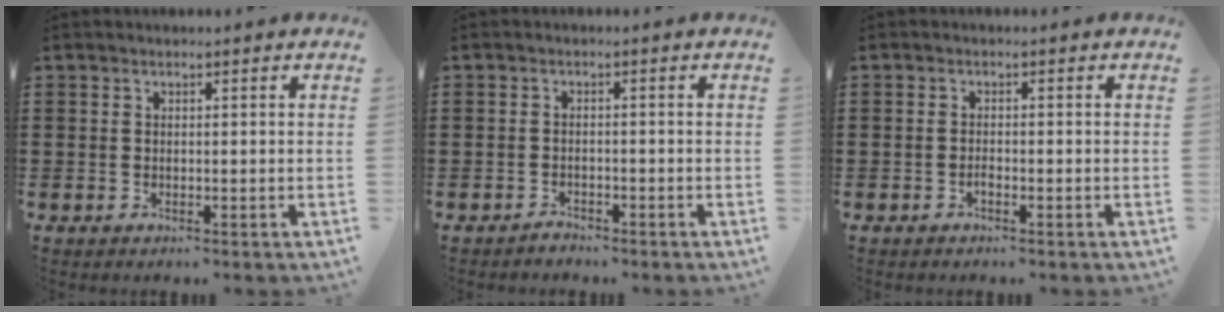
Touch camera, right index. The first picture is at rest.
{"total": 1.4, "force": [-1.4, 0.3, -0.1], "torque": [-0.002, 0.006, -0.032]}
{"total": 0.9, "force": [-0.7, 0.2, 0.6], "torque": [-0.014, -0.004, -0.011]}